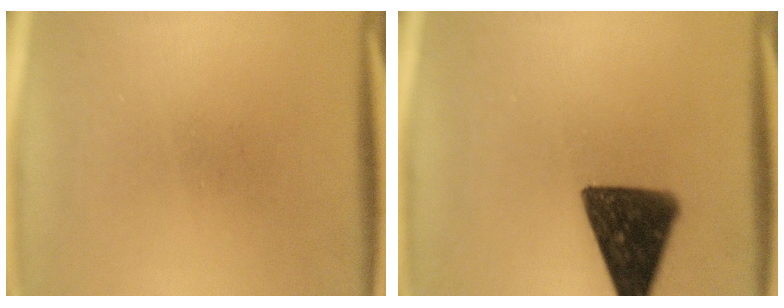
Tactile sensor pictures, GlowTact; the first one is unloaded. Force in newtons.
{"total": 13.8}